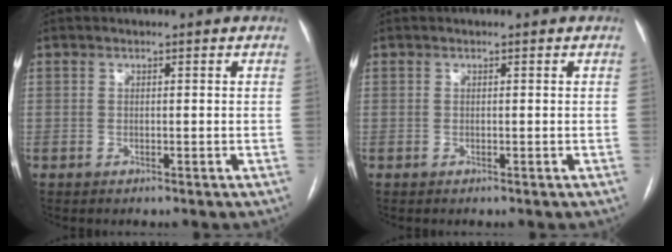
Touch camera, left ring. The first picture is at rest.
{"total": 0.0}